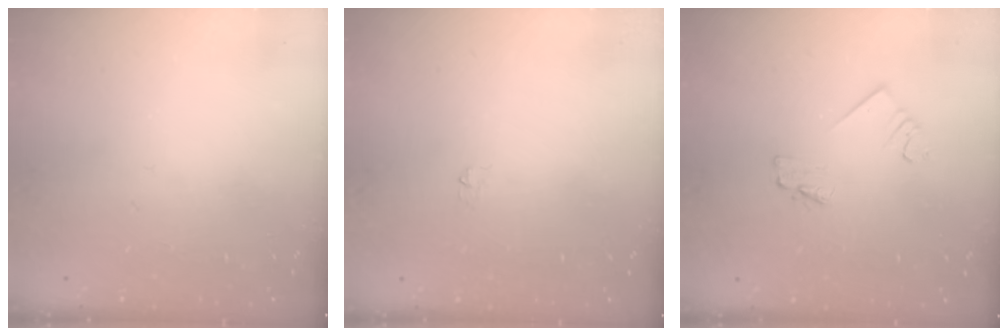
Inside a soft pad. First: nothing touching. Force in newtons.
{"total": 3.1, "press": 3.0, "slide": 0.4}
{"total": 1.6, "press": 1.5, "slide": 0.2}